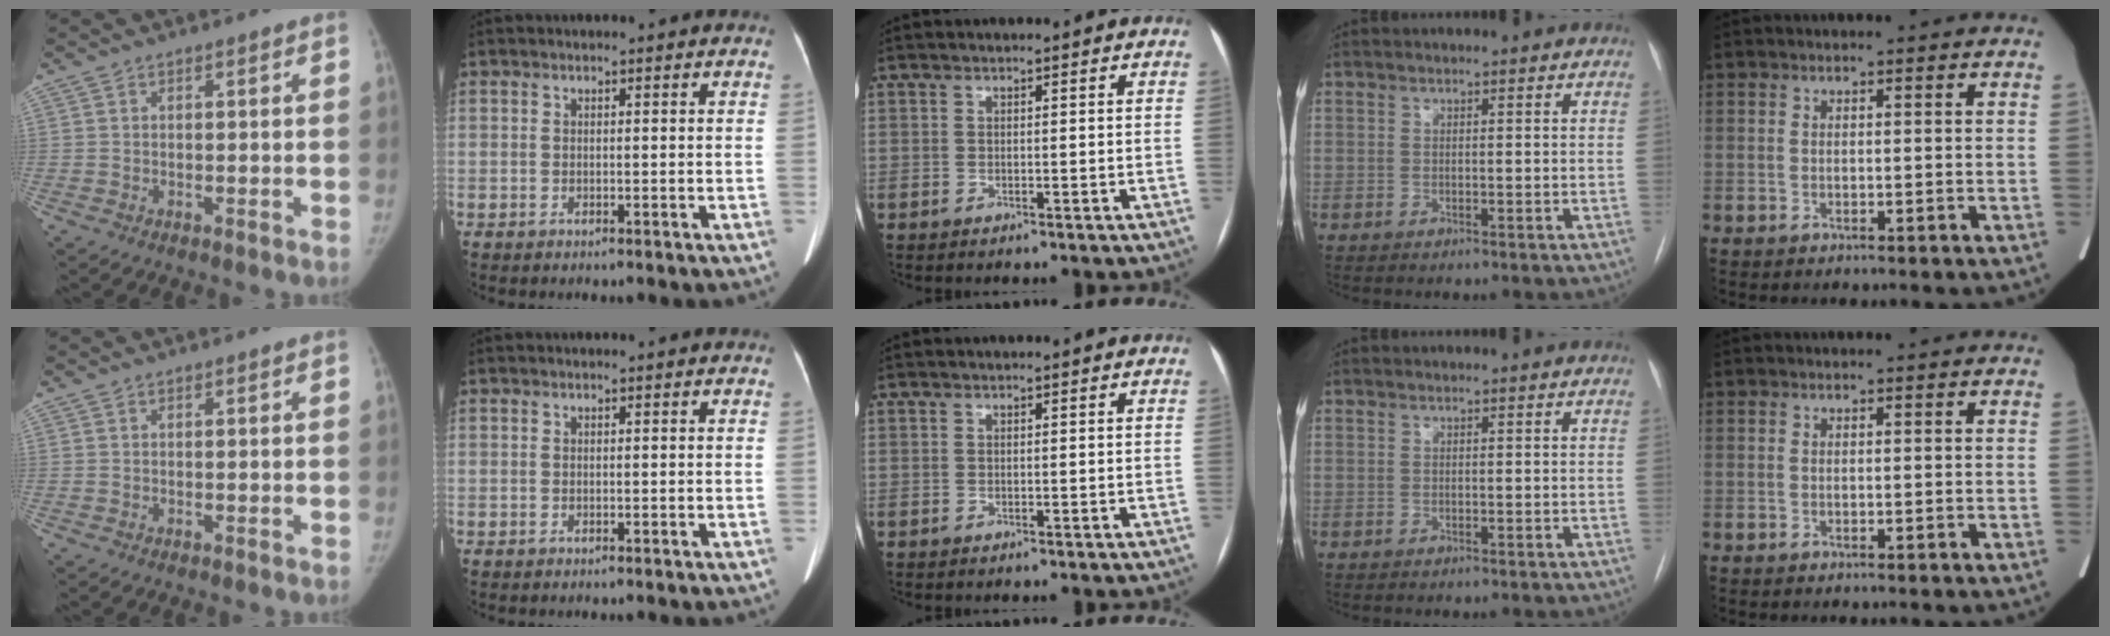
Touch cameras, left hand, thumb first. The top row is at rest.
{}